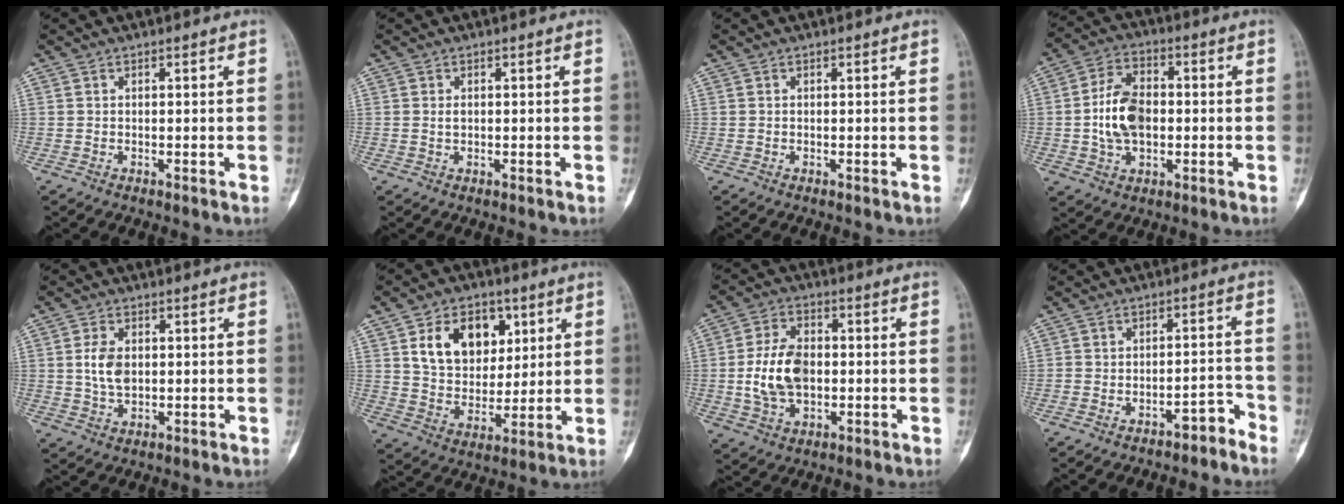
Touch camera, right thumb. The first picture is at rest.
{"total": 0.8, "force": [0.1, 0.5, 0.7], "torque": [-0.009, -0.002, 0.005]}
{"total": 0.0}
{"total": 11.1, "force": [-0.6, 7.1, 8.5], "torque": [-0.143, 0.013, -0.014]}
{"total": 5.6, "force": [0.6, 3.6, 4.3], "torque": [-0.080, -0.003, 0.011]}
{"total": 14.1, "force": [5.2, 10.0, 8.5], "torque": [-0.090, -0.018, 0.095]}
{"total": 11.3, "force": [-0.7, 7.3, 8.7], "torque": [-0.150, 0.008, -0.012]}
{"total": 5.1, "force": [-4.3, 2.1, 1.7], "torque": [-0.012, 0.068, -0.058]}